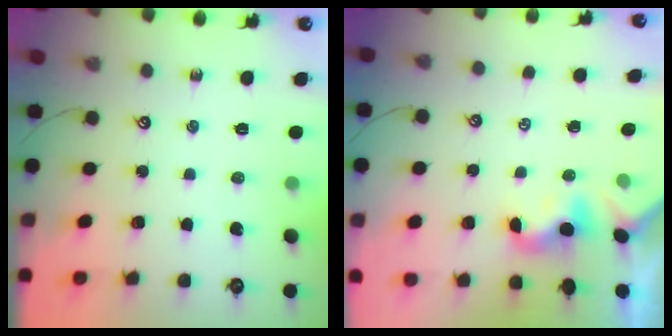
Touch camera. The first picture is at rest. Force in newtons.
{"total": 1.9, "press": 1.8, "slide": 0.5}